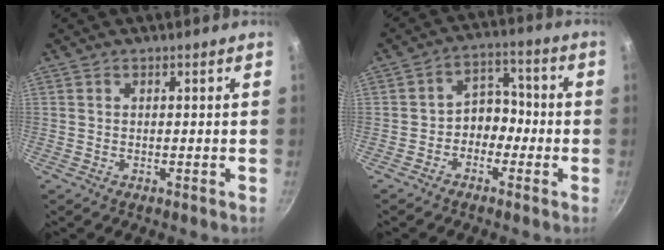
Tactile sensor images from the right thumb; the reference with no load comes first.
{"total": 6.2, "force": [-2.1, 4.9, 3.3], "torque": [0.001, 0.039, -0.044]}